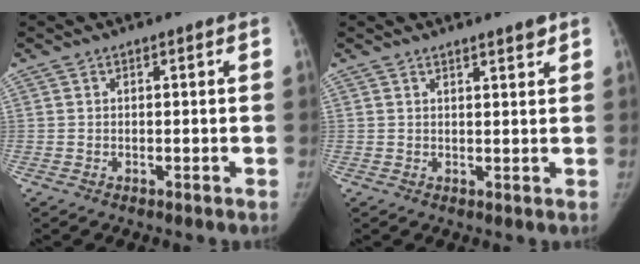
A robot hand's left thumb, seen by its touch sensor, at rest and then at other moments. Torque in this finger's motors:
{"motor_torque": [-0.11, -0.07, 0.06, 0.25, -0.03]}